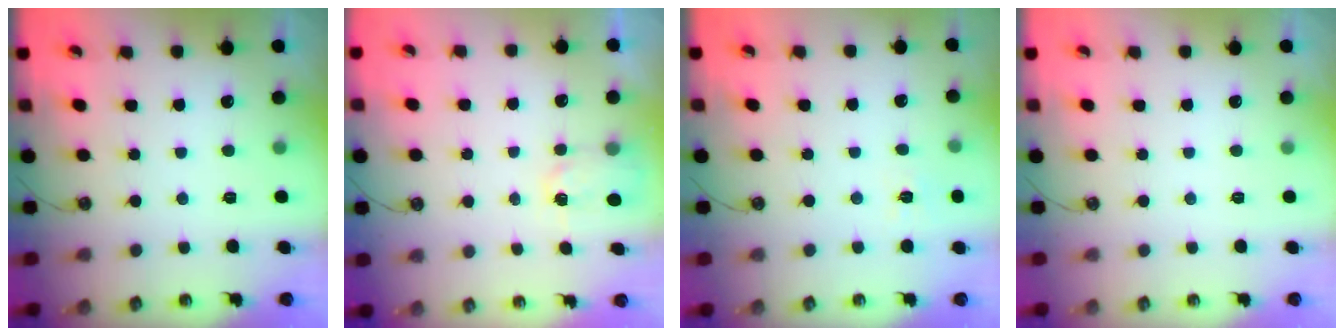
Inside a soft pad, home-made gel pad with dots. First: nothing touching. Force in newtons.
{"total": 2.9, "press": 2.9, "slide": 0.4}
{"total": 4.5, "press": 4.5, "slide": 0.6}
{"total": 0.0}